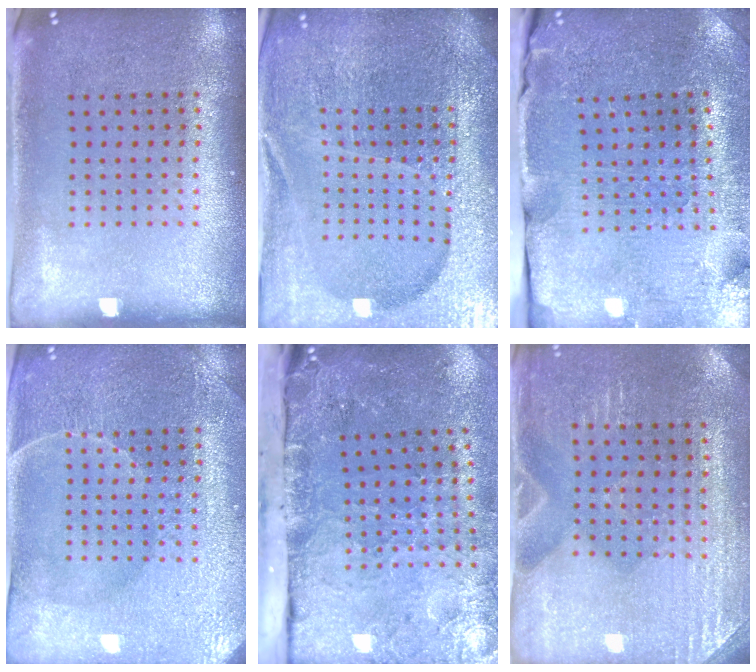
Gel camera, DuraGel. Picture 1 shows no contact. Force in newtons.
{"total": 6.1, "press": 5.4, "slide": 2.8}
{"total": 3.6, "press": 3.6, "slide": 0.4}
{"total": 3.7, "press": 3.7, "slide": 0.6}
{"total": 4.8, "press": 3.7, "slide": 3.1}
{"total": 3.0, "press": 2.9, "slide": 0.2}